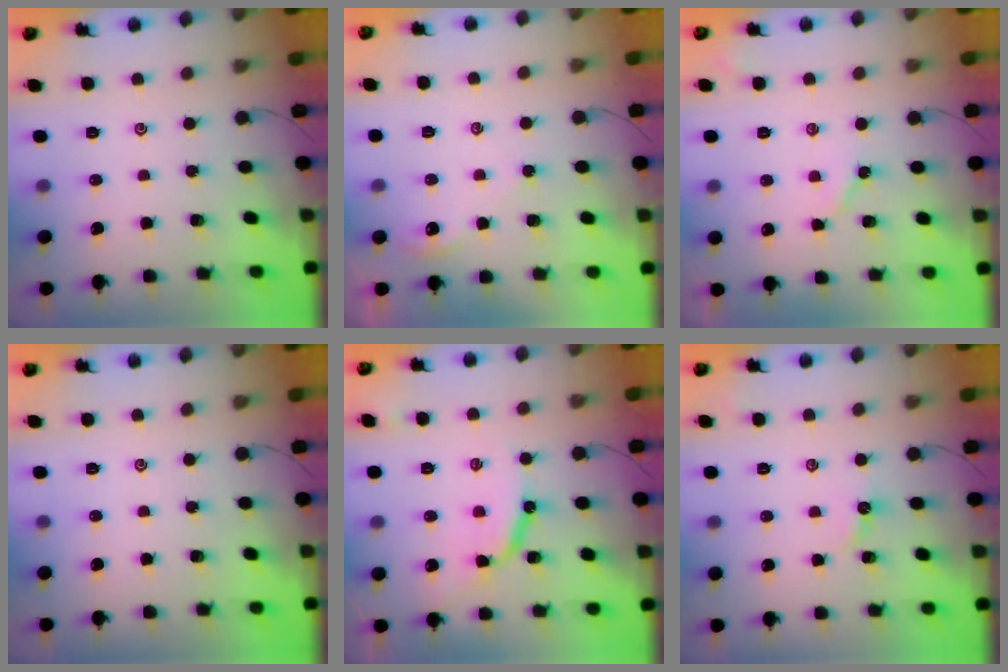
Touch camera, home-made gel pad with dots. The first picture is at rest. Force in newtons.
{"total": 1.6, "press": 1.5, "slide": 0.3}
{"total": 2.9, "press": 2.9, "slide": 0.4}
{"total": 0.0}
{"total": 10.0, "press": 10.0, "slide": 0.8}
{"total": 3.6, "press": 3.6, "slide": 0.3}